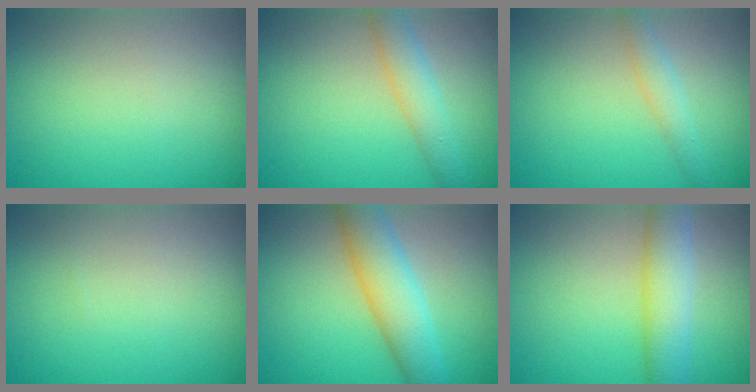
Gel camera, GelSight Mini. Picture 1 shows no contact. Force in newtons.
{"total": 3.2, "press": 3.2, "slide": 0.2}
{"total": 1.8, "press": 1.8, "slide": 0.1}
{"total": 0.0}
{"total": 6.0, "press": 6.0, "slide": 0.2}
{"total": 5.0, "press": 5.0, "slide": 0.4}